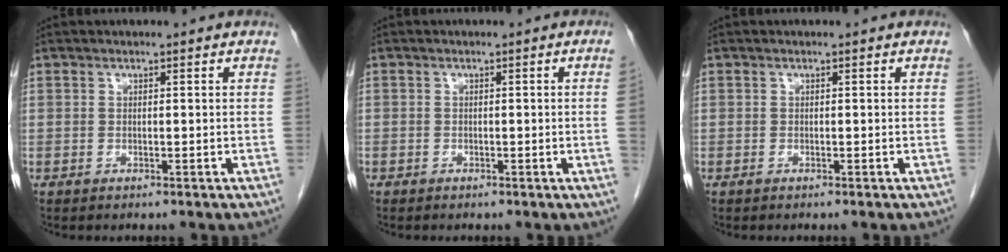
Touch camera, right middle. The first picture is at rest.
{"total": 1.2, "force": [-0.3, -0.4, 1.0], "torque": [-0.009, 0.001, -0.006]}
{"total": 0.0}